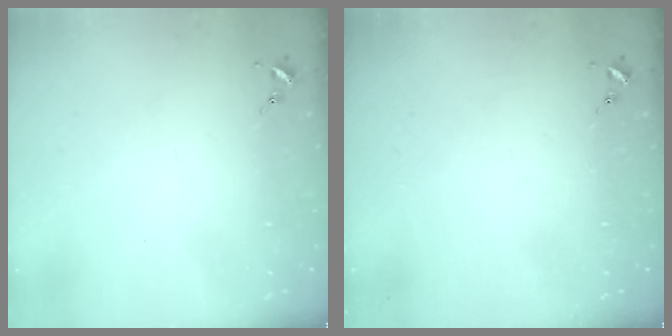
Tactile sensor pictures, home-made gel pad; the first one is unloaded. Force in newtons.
{"total": 0.0}